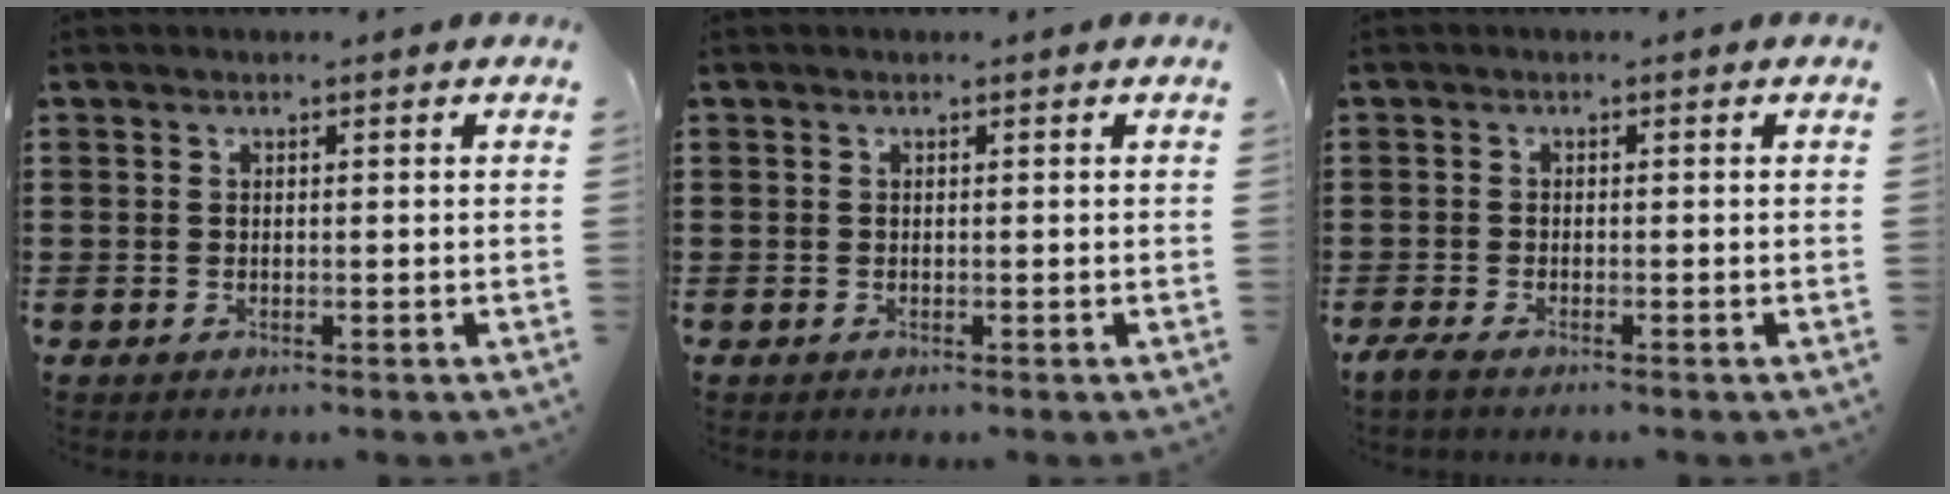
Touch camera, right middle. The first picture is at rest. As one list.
[{"total": 0.0}, {"total": 1.3, "force": [-1.0, 0.3, 0.8], "torque": [-0.023, -0.003, -0.023]}]